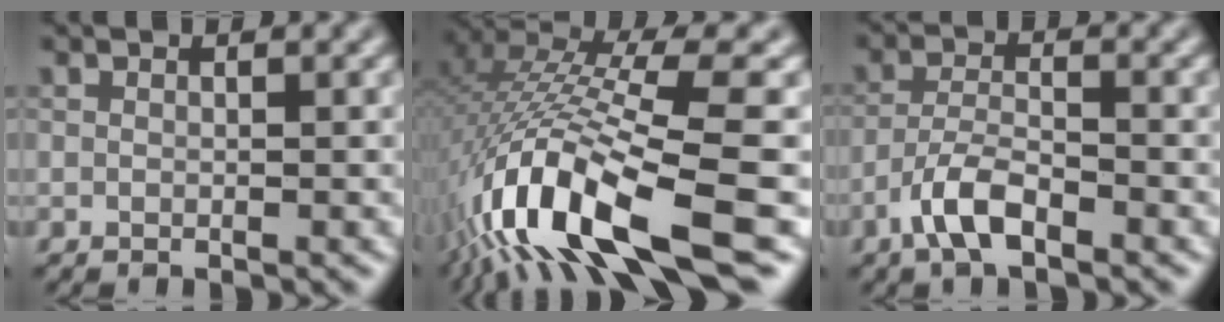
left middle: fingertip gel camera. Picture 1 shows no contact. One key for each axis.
{"total": 14.6, "fx": -5.0, "fy": 3.6, "fz": 13.2, "tx": -0.276, "ty": 0.008, "tz": -0.076}
{"total": 3.7, "fx": -2.3, "fy": 1.1, "fz": 2.6, "tx": -0.056, "ty": 0.006, "tz": -0.053}